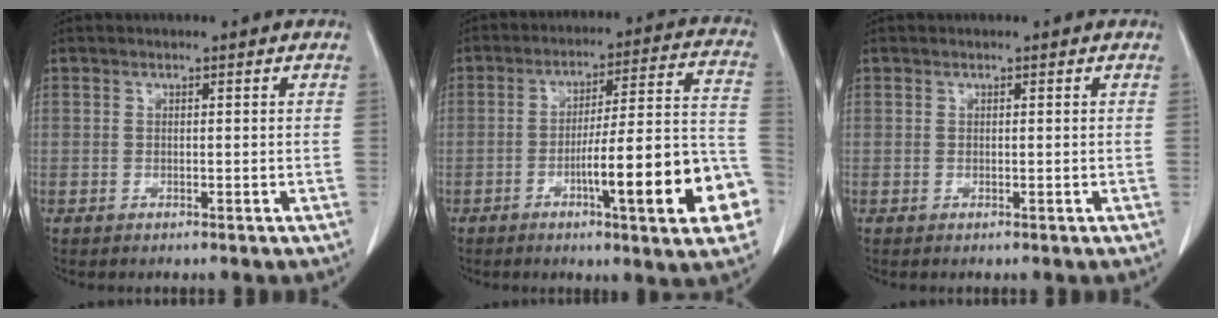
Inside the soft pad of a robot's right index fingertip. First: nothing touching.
{"total": 18.6, "force": [-6.8, 1.6, 17.2], "torque": [-0.183, 0.021, -0.090]}
{"total": 0.0}